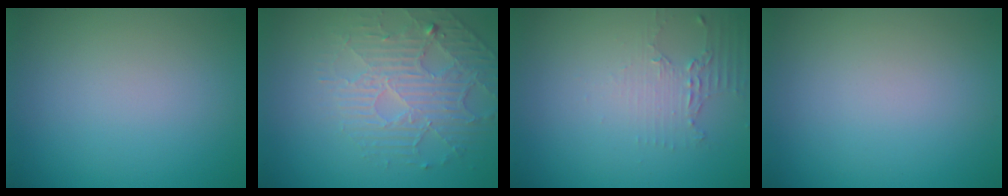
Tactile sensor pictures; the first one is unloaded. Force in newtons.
{"total": 4.7, "press": 3.4, "slide": 3.2}
{"total": 2.0, "press": 1.5, "slide": 1.3}
{"total": 0.0}